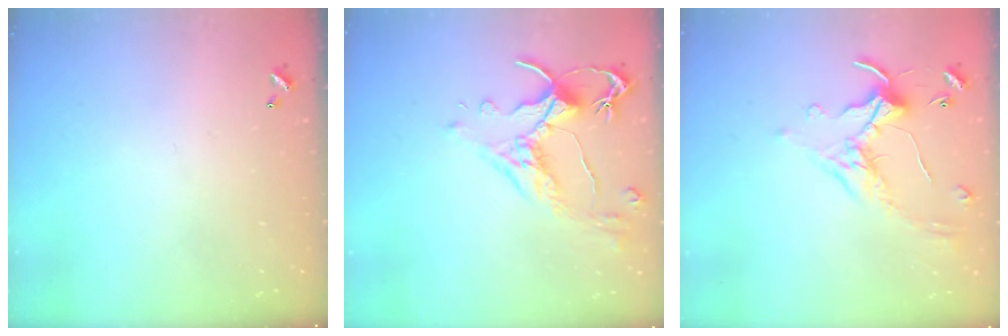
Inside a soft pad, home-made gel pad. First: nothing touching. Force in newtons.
{"total": 2.6, "press": 2.2, "slide": 1.3}
{"total": 1.4, "press": 1.3, "slide": 0.6}